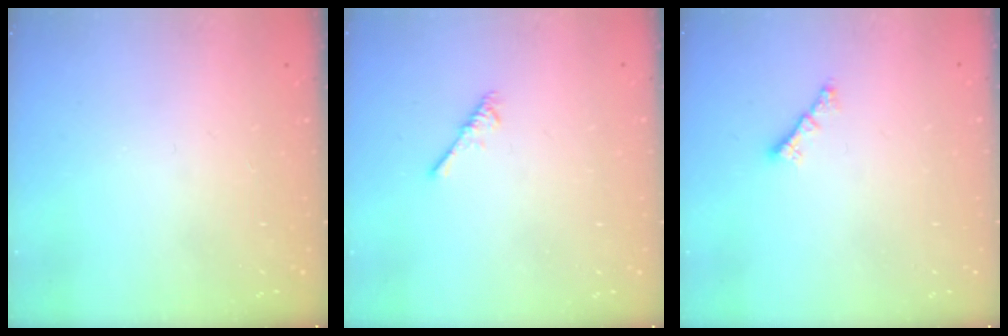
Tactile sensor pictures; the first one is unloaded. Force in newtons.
{"total": 2.2, "press": 2.1, "slide": 0.5}
{"total": 0.8, "press": 0.7, "slide": 0.4}